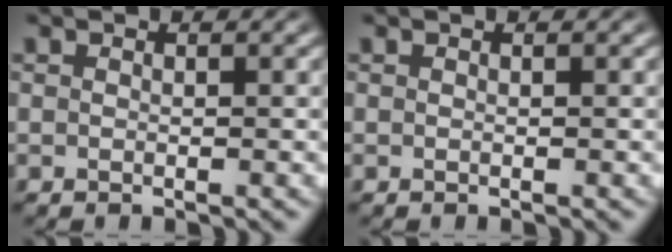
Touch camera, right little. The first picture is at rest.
{"total": 0.0}